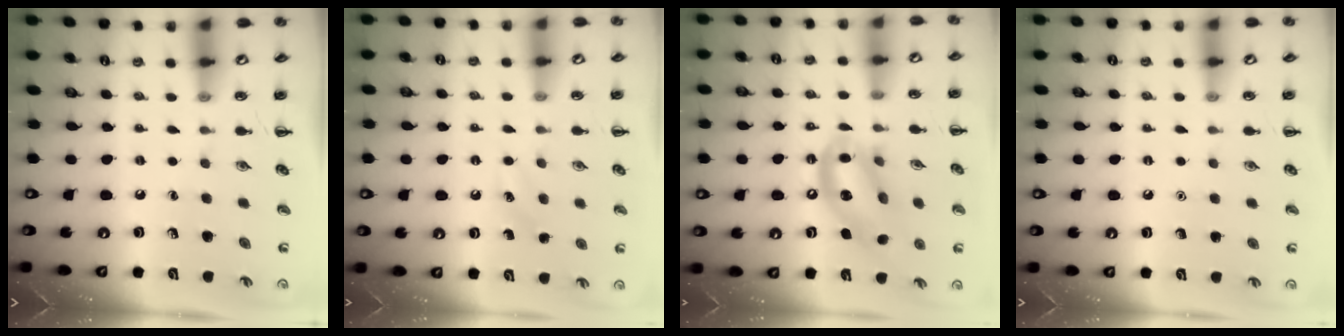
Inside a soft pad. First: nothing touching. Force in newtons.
{"total": 4.1, "press": 4.0, "slide": 1.1}
{"total": 12.8, "press": 12.3, "slide": 3.4}
{"total": 1.6, "press": 1.6, "slide": 0.1}